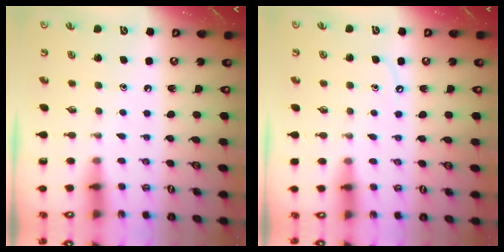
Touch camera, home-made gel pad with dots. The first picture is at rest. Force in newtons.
{"total": 3.7, "press": 3.7, "slide": 0.5}